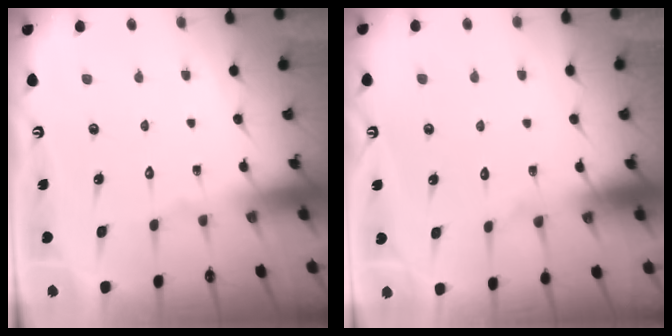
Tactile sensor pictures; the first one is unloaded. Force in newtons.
{"total": 2.9, "press": 2.9, "slide": 0.3}